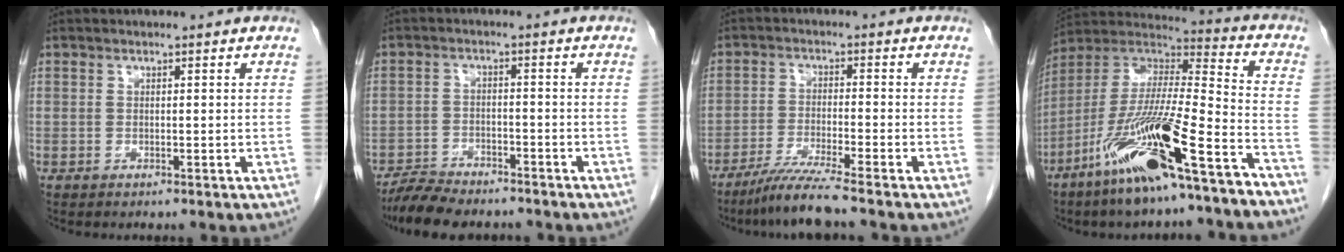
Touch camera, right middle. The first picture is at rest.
{"total": 7.8, "force": [-7.2, 1.6, 2.7], "torque": [-0.047, -0.016, -0.121]}
{"total": 7.1, "force": [-5.9, -2.0, 3.5], "torque": [-0.068, -0.032, -0.117]}
{"total": 20.8, "force": [-13.0, 2.2, 16.1], "torque": [-0.307, -0.023, -0.235]}